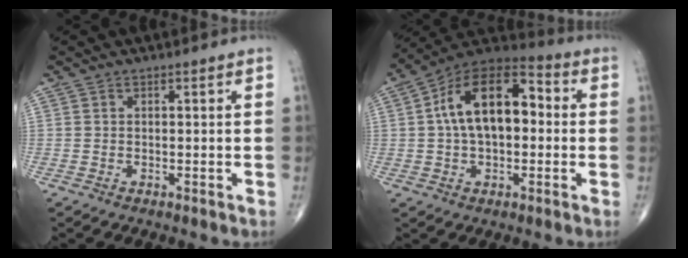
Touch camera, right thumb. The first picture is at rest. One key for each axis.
{"total": 16.8, "fx": 1.5, "fy": 9.5, "fz": 13.8, "tx": -0.216, "ty": 0.041, "tz": 0.014}